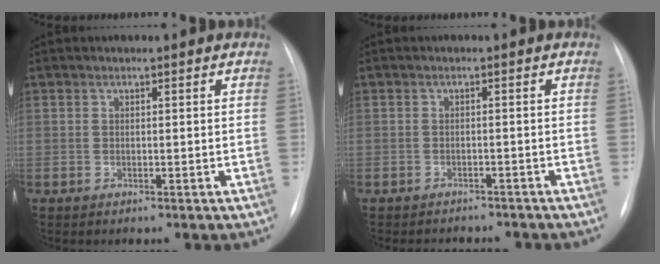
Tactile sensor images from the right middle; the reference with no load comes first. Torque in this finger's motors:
{"motor_torque": [0.02, -0.09, 0.00, 0.01]}